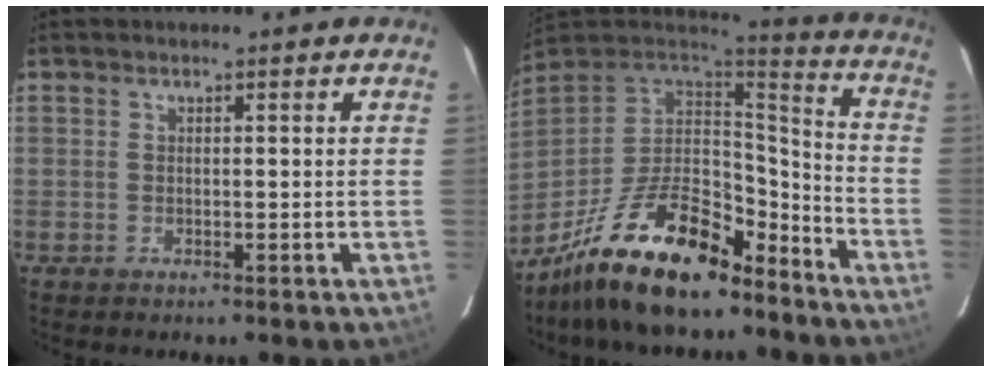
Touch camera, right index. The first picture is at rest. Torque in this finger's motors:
{"motor_torque": [1.13, -1.01, 1.05, 0.21]}